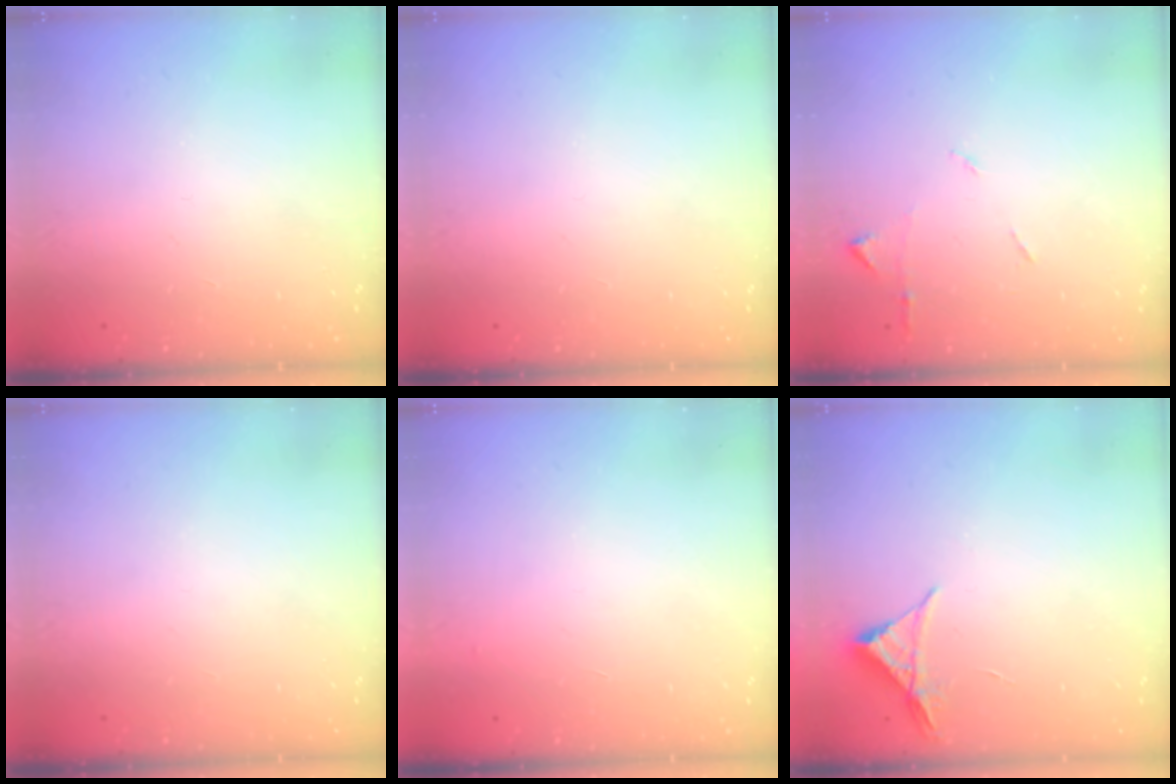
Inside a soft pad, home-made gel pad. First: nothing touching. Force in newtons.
{"total": 0.0}
{"total": 5.6, "press": 5.6, "slide": 0.8}
{"total": 0.0}
{"total": 2.9, "press": 2.9, "slide": 0.1}
{"total": 3.4, "press": 3.4, "slide": 0.6}